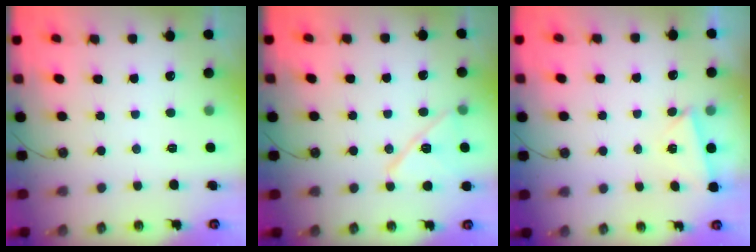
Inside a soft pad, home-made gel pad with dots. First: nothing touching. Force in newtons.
{"total": 13.2, "press": 13.2, "slide": 0.6}
{"total": 1.7, "press": 1.7, "slide": 0.4}